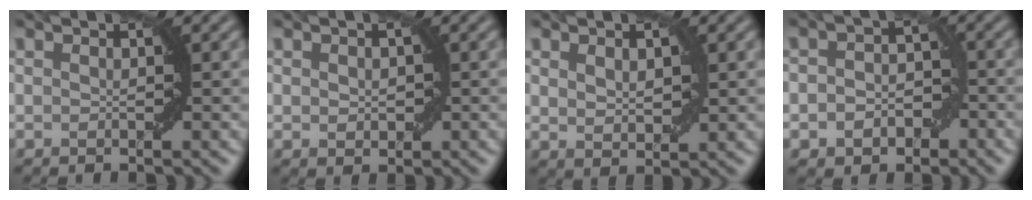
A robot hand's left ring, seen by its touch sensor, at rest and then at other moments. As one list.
[{"total": 1.4, "force": [0.1, 1.0, 1.0], "torque": [-0.014, 0.002, 0.003]}, {"total": 2.0, "force": [0.8, 1.1, 1.5], "torque": [-0.026, -0.003, 0.020]}, {"total": 4.0, "force": [-1.3, 2.9, 2.3], "torque": [-0.019, -0.002, -0.028]}]